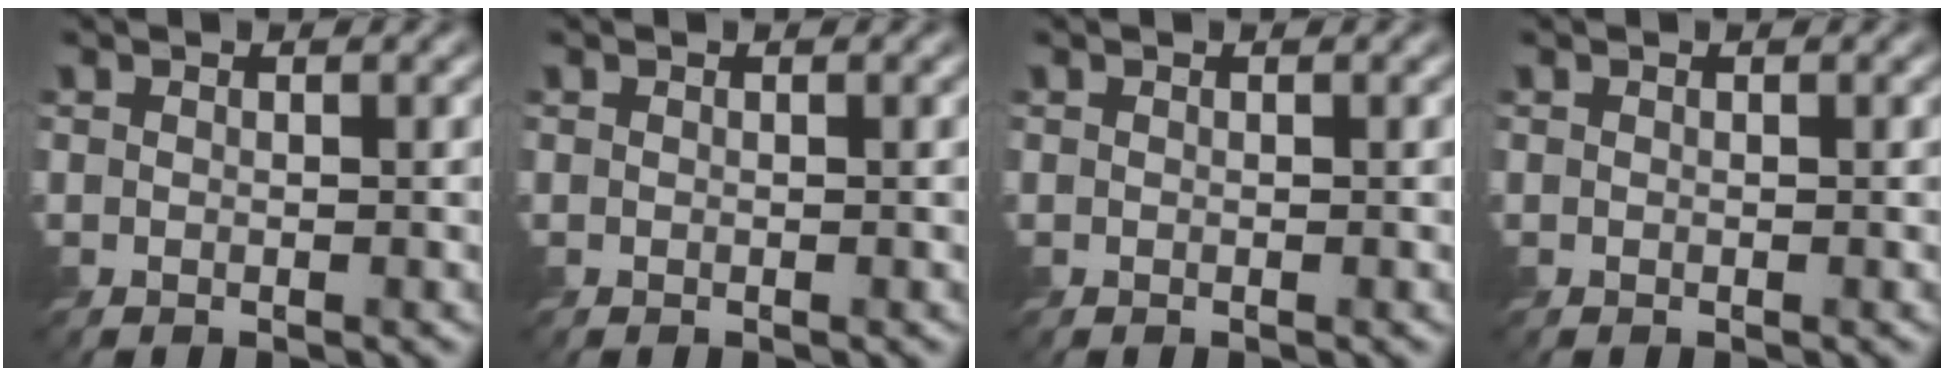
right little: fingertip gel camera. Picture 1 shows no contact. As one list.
[{"total": 0.0}, {"total": 0.0}, {"total": 0.0}]